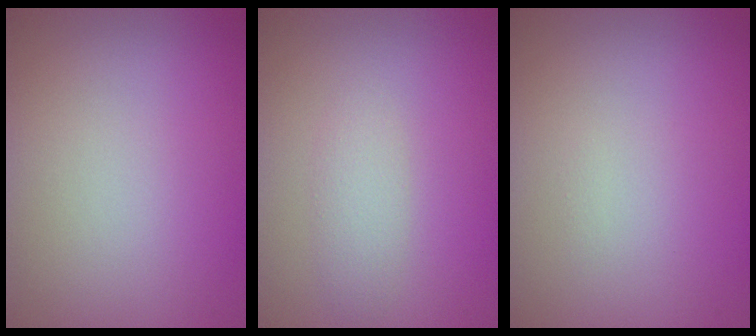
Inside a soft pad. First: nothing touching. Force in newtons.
{"total": 1.7, "press": 1.7, "slide": 0.0}
{"total": 0.0}